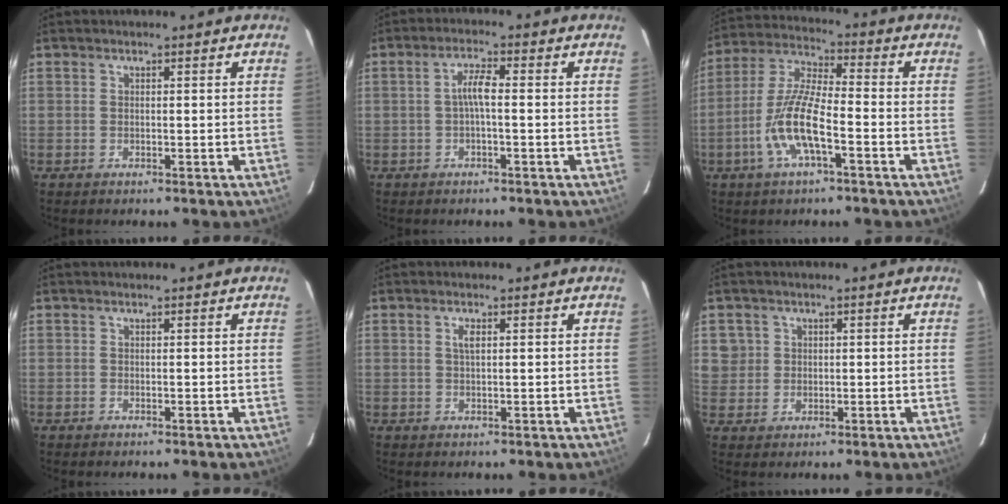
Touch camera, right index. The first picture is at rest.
{"total": 3.2, "force": [-0.5, 0.5, 3.2], "torque": [-0.061, 0.009, -0.007]}
{"total": 11.4, "force": [-4.4, 2.8, 10.2], "torque": [-0.219, -0.002, -0.087]}
{"total": 0.0}
{"total": 1.5, "force": [0.5, 0.5, 1.3], "torque": [-0.025, 0.002, 0.009]}
{"total": 4.3, "force": [0.9, 4.2, 0.6], "torque": [0.004, 0.020, 0.020]}